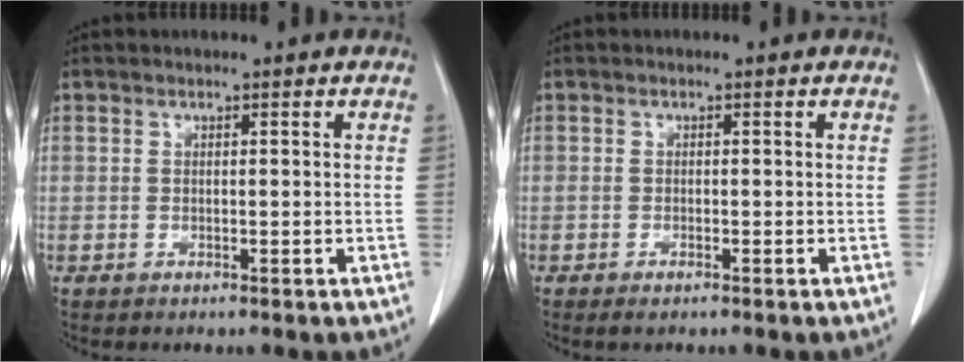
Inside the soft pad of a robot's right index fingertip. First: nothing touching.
{"total": 1.0, "force": [-0.7, 0.2, 0.7], "torque": [-0.009, -0.002, -0.006]}